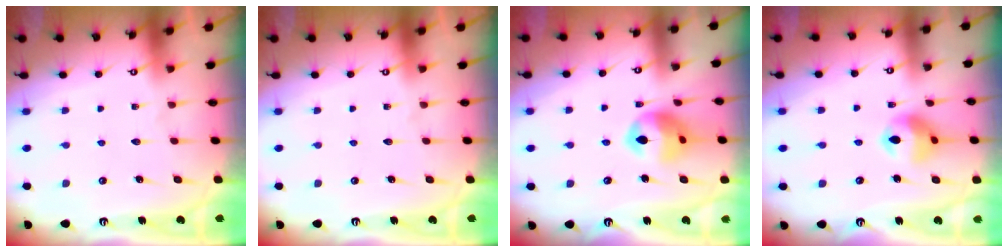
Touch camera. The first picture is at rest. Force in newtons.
{"total": 0.0}
{"total": 12.3, "press": 12.2, "slide": 1.8}
{"total": 11.0, "press": 10.9, "slide": 1.5}